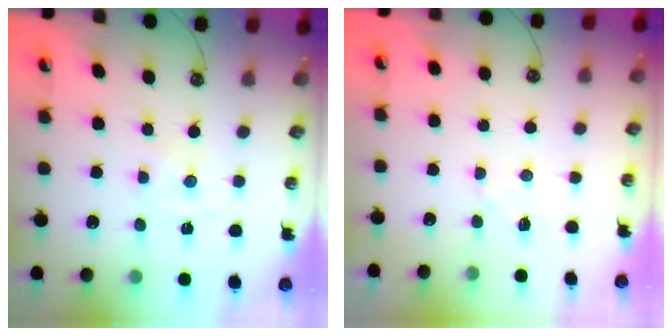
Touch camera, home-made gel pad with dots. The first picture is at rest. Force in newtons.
{"total": 5.8, "press": 5.8, "slide": 0.7}